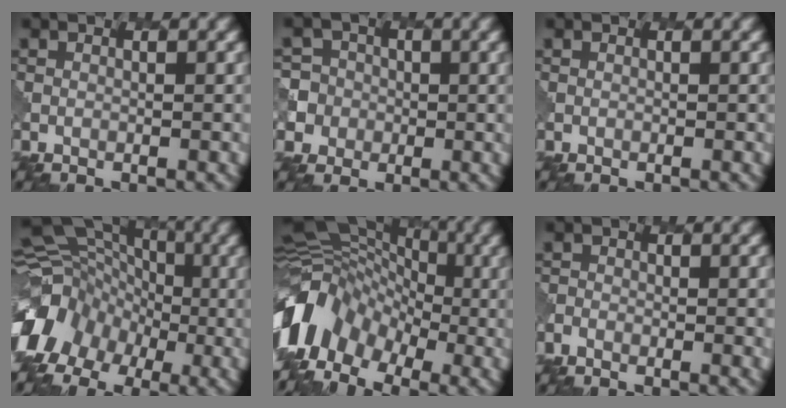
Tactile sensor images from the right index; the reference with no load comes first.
{"total": 6.5, "force": [-0.7, 6.4, 1.1], "torque": [-0.021, 0.019, -0.035]}
{"total": 0.0}
{"total": 13.4, "force": [-3.8, 11.5, 5.8], "torque": [-0.111, -0.001, -0.086]}
{"total": 11.0, "force": [-3.5, 8.2, 6.5], "torque": [-0.132, -0.002, -0.079]}
{"total": 3.1, "force": [-1.3, 1.3, 2.5], "torque": [-0.024, -0.001, -0.021]}